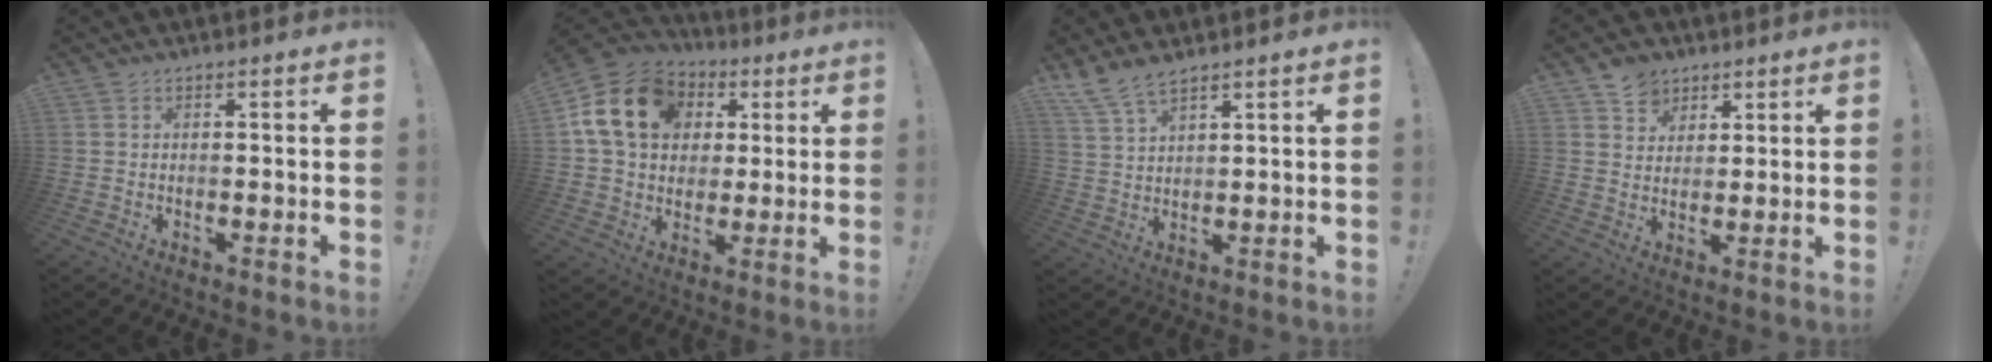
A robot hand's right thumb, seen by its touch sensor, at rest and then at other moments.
{"total": 18.1, "force": [5.1, 13.9, 10.5], "torque": [-0.182, 0.001, 0.097]}
{"total": 6.2, "force": [5.3, 1.4, 3.0], "torque": [-0.076, -0.021, 0.103]}
{"total": 6.0, "force": [4.1, 4.4, 0.8], "torque": [-0.001, -0.029, 0.076]}